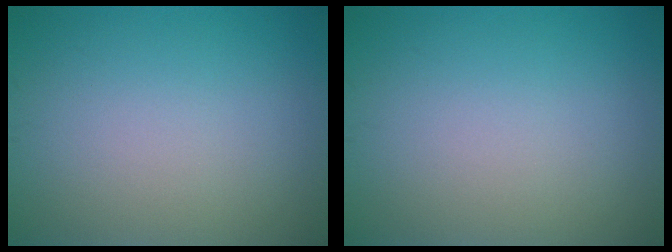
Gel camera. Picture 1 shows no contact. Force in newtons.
{"total": 0.0}